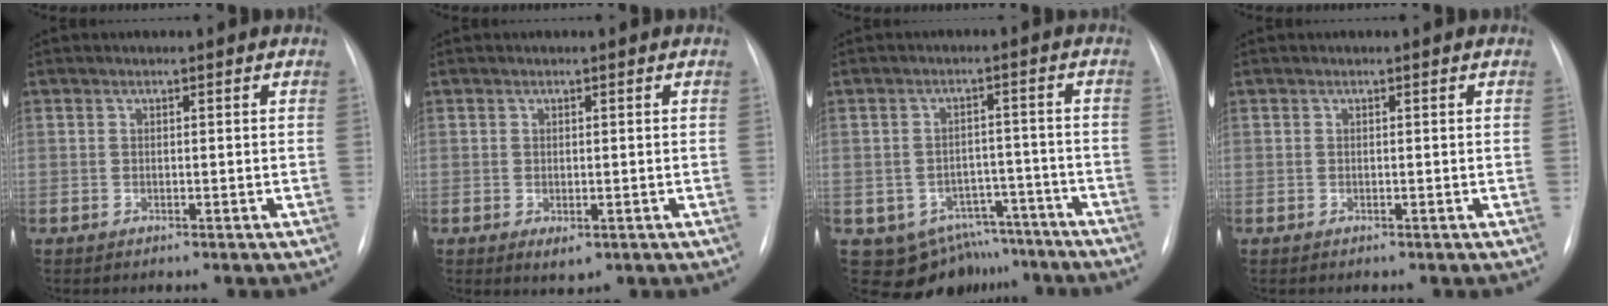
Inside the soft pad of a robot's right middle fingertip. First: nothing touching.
{"total": 1.9, "force": [-0.6, 1.0, 1.5], "torque": [-0.020, -0.004, -0.001]}
{"total": 10.0, "force": [-6.9, 7.0, 1.8], "torque": [-0.016, 0.029, -0.085]}
{"total": 0.0}